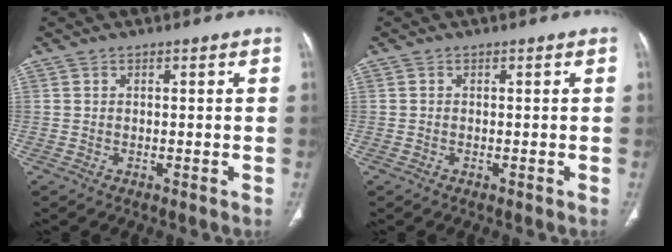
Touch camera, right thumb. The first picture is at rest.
{"total": 0.0}